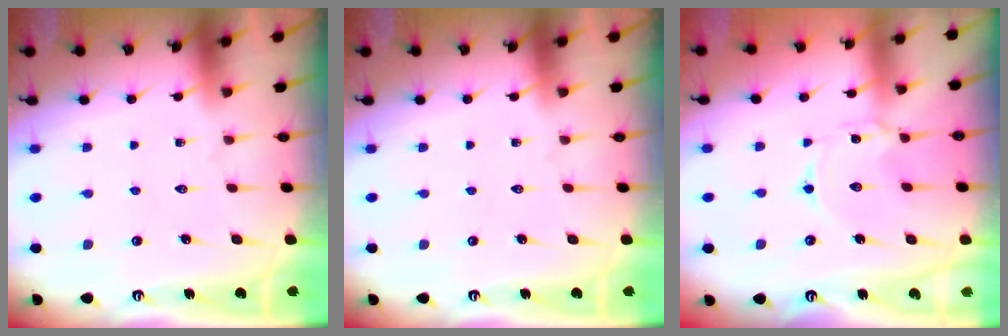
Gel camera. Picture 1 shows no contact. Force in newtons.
{"total": 0.0}
{"total": 1.4, "press": 1.4, "slide": 0.2}